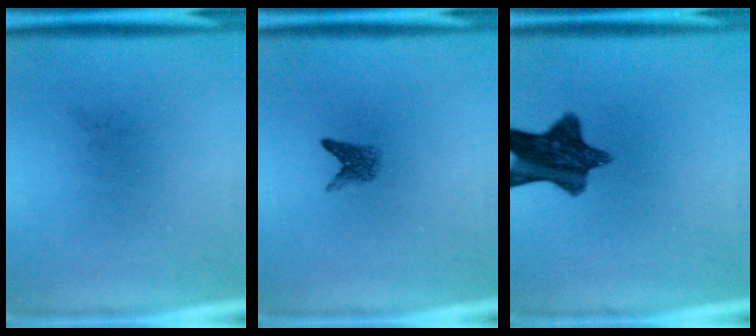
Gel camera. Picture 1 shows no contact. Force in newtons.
{"total": 1.8}
{"total": 10.7}